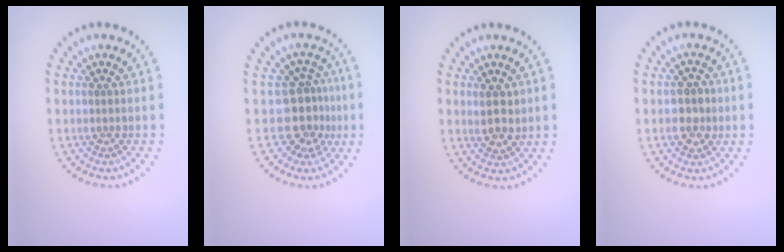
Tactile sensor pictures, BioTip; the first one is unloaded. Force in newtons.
{"total": 3.6, "press": 2.7, "slide": 2.4}
{"total": 2.3, "press": 2.2, "slide": 0.7}
{"total": 2.4, "press": 2.4, "slide": 0.3}